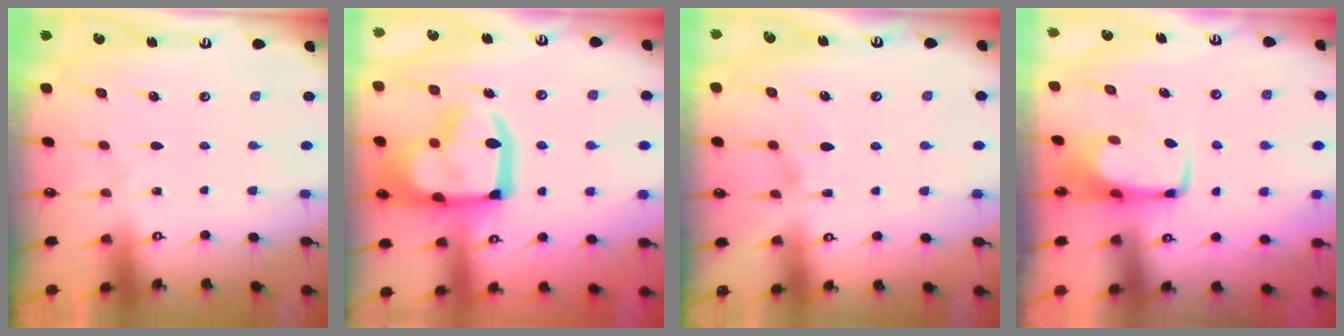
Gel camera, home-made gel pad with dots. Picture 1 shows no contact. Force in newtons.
{"total": 17.7, "press": 17.6, "slide": 2.2}
{"total": 6.4, "press": 6.4, "slide": 0.5}
{"total": 0.0}